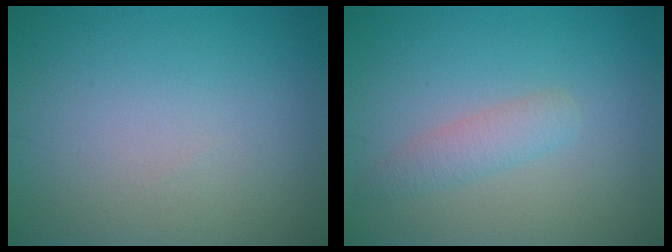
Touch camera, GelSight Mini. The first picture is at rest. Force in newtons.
{"total": 1.9, "press": 1.9, "slide": 0.1}